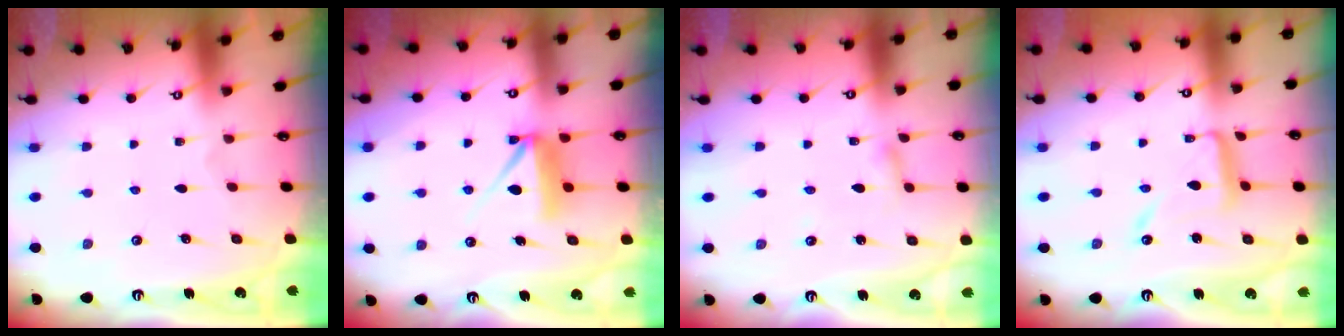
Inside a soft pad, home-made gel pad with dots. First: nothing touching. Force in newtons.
{"total": 8.1, "press": 8.1, "slide": 0.1}
{"total": 2.0, "press": 2.0, "slide": 0.2}
{"total": 11.5, "press": 11.5, "slide": 1.1}